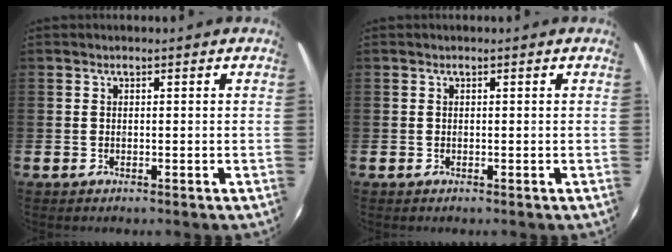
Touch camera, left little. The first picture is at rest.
{"total": 0.0}